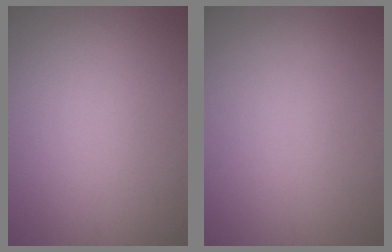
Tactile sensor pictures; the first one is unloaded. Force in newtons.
{"total": 0.0}